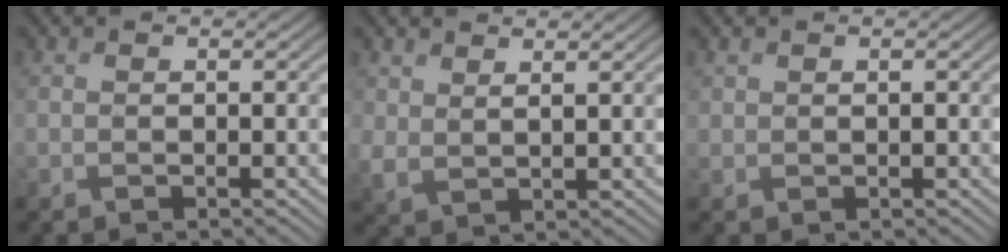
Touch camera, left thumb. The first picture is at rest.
{"total": 2.9, "force": [1.9, 1.4, 1.6], "torque": [-0.048, -0.003, 0.041]}
{"total": 0.9, "force": [0.5, 0.6, 0.3], "torque": [-0.010, -0.002, 0.015]}